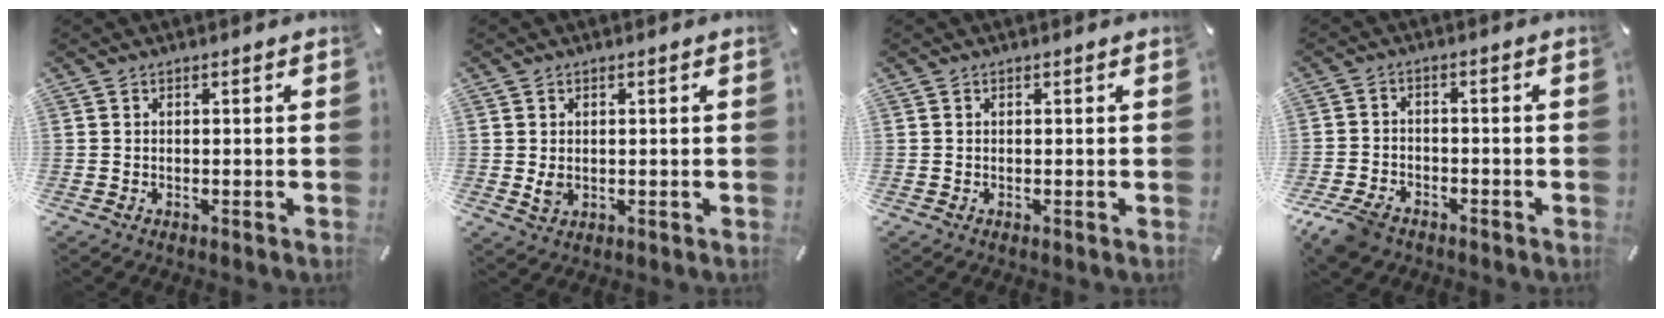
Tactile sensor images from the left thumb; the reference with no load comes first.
{"total": 2.1, "force": [0.1, 1.7, 1.3], "torque": [-0.027, -0.003, -0.001]}
{"total": 0.0}
{"total": 6.1, "force": [-4.7, 3.3, 2.3], "torque": [-0.064, 0.015, -0.093]}